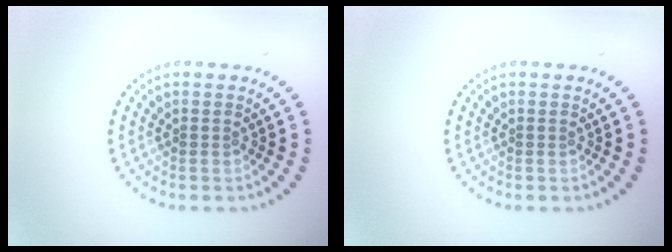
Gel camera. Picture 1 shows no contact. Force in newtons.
{"total": 0.0}